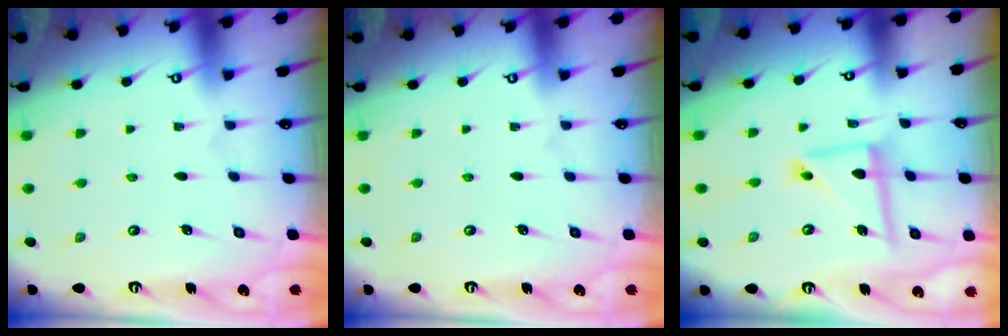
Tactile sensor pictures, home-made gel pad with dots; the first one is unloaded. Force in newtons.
{"total": 0.0}
{"total": 9.8, "press": 9.8, "slide": 0.9}